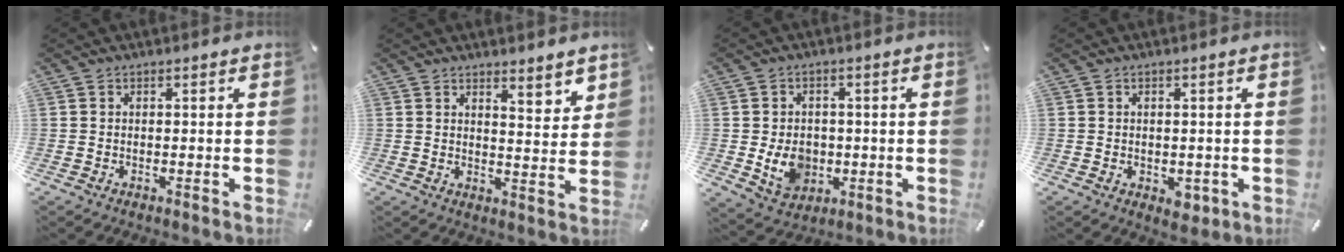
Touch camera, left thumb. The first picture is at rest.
{"total": 4.6, "force": [4.3, 1.2, 0.9], "torque": [0.001, -0.044, 0.073]}
{"total": 8.6, "force": [-1.0, 7.2, 4.5], "torque": [-0.085, 0.006, -0.016]}
{"total": 3.3, "force": [-0.8, 2.5, 2.0], "torque": [-0.014, 0.000, -0.013]}